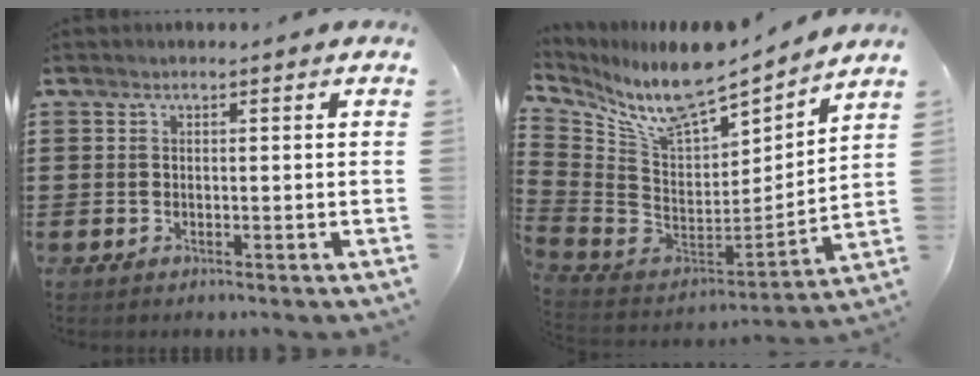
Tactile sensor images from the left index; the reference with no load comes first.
{"total": 10.1, "force": [8.4, 2.7, 4.9], "torque": [-0.127, -0.072, 0.145]}